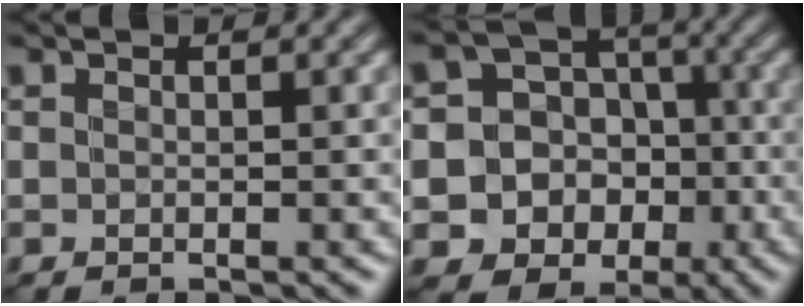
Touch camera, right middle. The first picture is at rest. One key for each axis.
{"total": 11.7, "fx": -4.1, "fy": 10.5, "fz": 3.3, "tx": -0.064, "ty": -0.017, "tz": -0.074}